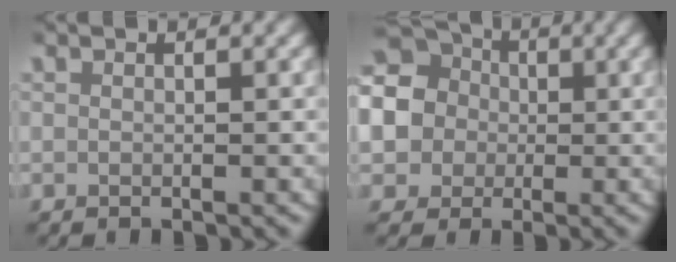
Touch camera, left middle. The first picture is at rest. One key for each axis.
{"total": 15.6, "fx": 2.4, "fy": 14.0, "fz": 6.3, "tx": -0.173, "ty": -0.023, "tz": 0.026}